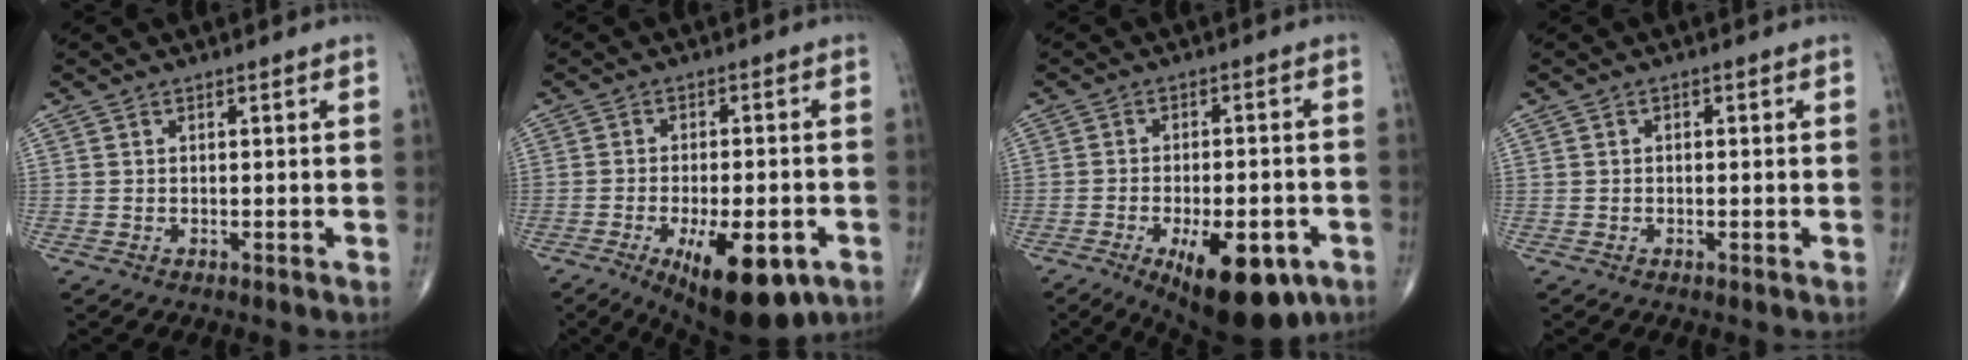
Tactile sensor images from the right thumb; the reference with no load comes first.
{"total": 14.8, "force": [-6.4, 5.8, 12.0], "torque": [-0.162, 0.005, -0.081]}
{"total": 15.5, "force": [-7.2, 6.5, 12.1], "torque": [-0.150, 0.012, -0.091]}
{"total": 0.5, "force": [0.1, 0.3, 0.4], "torque": [-0.004, 0.000, -0.001]}